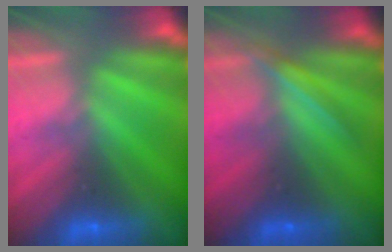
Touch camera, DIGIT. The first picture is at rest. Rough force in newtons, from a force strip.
{"total": 2.0}